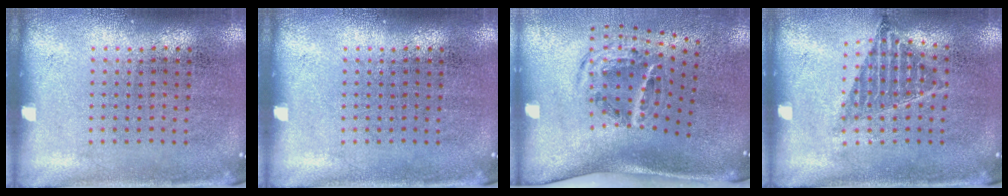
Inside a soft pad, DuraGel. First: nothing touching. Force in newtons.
{"total": 0.0}
{"total": 2.0, "press": 1.2, "slide": 1.5}
{"total": 0.9, "press": 0.9, "slide": 0.2}